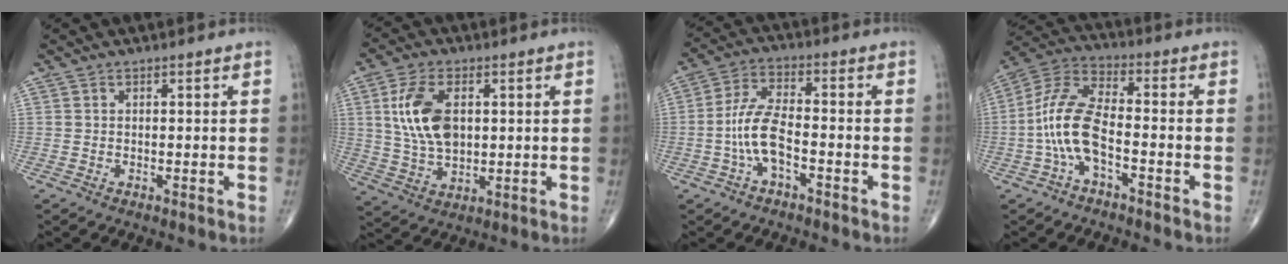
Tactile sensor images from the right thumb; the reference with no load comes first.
{"total": 11.5, "force": [2.3, 6.6, 9.2], "torque": [-0.173, -0.005, 0.047]}
{"total": 8.1, "force": [-2.6, 3.5, 6.9], "torque": [-0.144, 0.034, -0.053]}
{"total": 11.4, "force": [-3.1, 5.0, 9.8], "torque": [-0.209, 0.043, -0.067]}